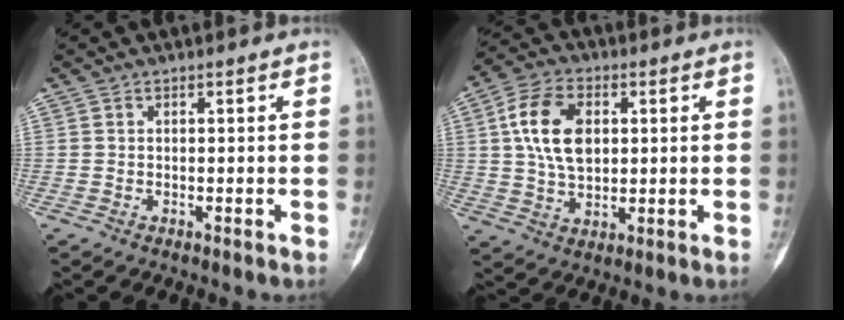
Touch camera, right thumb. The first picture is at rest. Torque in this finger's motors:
{"motor_torque": [1.73, 1.56, 1.43, 0.09, 0.13]}